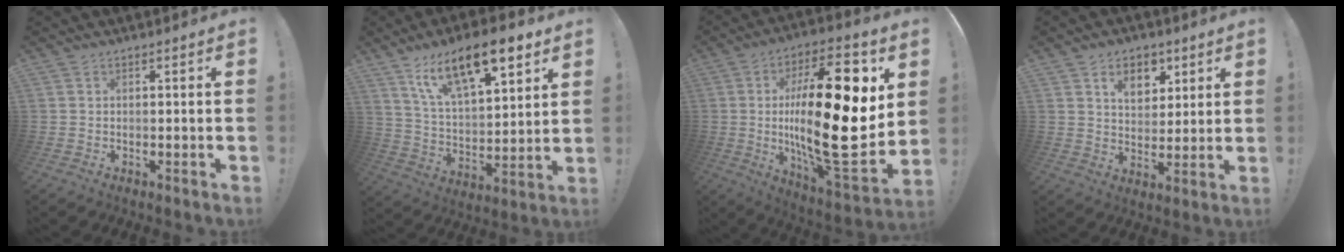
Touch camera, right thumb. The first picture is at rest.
{"total": 18.0, "force": [11.2, 6.9, 12.4], "torque": [-0.202, -0.062, 0.190]}
{"total": 30.8, "force": [2.8, 10.9, 28.7], "torque": [-0.496, -0.025, 0.047]}
{"total": 9.3, "force": [4.9, 6.4, 4.5], "torque": [-0.055, -0.021, 0.090]}